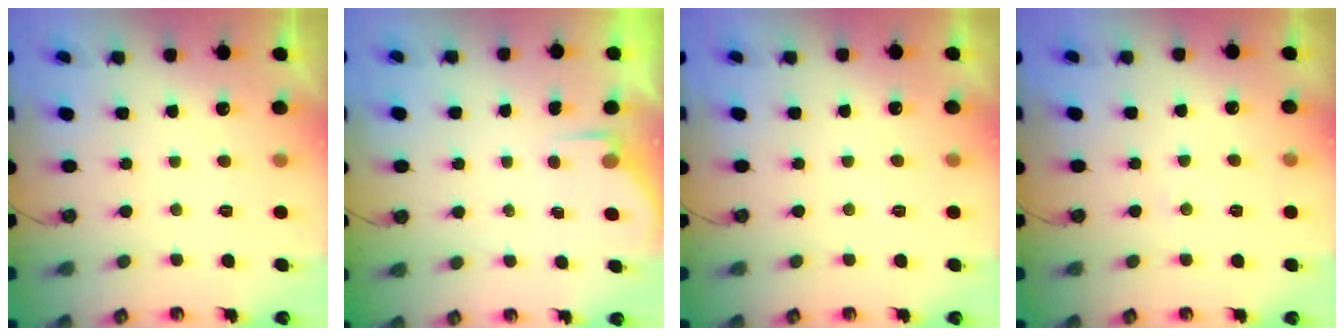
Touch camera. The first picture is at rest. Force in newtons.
{"total": 3.4, "press": 3.3, "slide": 0.5}
{"total": 2.4, "press": 2.4, "slide": 0.4}
{"total": 3.9, "press": 3.8, "slide": 0.7}